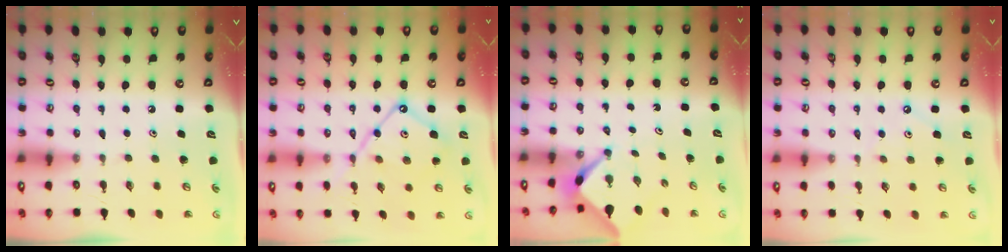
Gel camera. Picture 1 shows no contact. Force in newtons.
{"total": 11.9, "press": 11.8, "slide": 1.2}
{"total": 2.6, "press": 2.6, "slide": 0.3}
{"total": 2.8, "press": 2.7, "slide": 0.5}